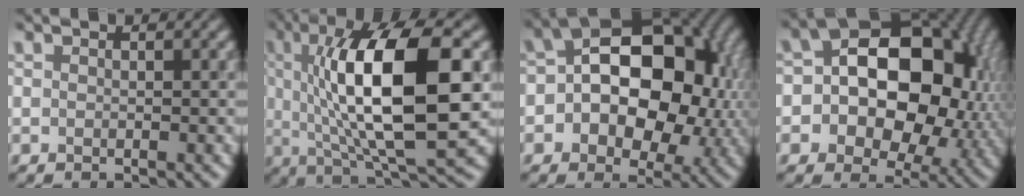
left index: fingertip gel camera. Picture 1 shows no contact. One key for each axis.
{"total": 13.1, "fx": 1.7, "fy": 4.0, "fz": 12.3, "tx": -0.189, "ty": 0.004, "tz": 0.029}
{"total": 13.5, "fx": 0.5, "fy": 9.3, "fz": 9.9, "tx": -0.106, "ty": 0.023, "tz": -0.006}
{"total": 15.7, "fx": 0.4, "fy": 11.5, "fz": 10.7, "tx": -0.118, "ty": 0.020, "tz": -0.012}